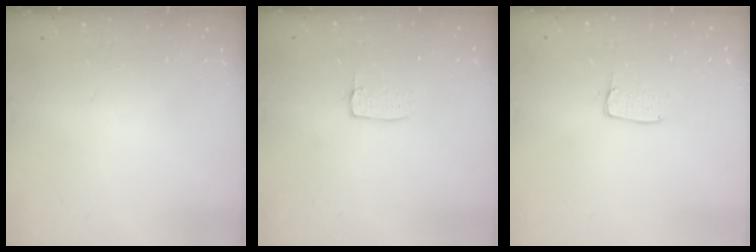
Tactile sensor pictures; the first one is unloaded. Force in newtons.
{"total": 3.4, "press": 3.4, "slide": 0.1}
{"total": 4.9, "press": 4.8, "slide": 0.4}